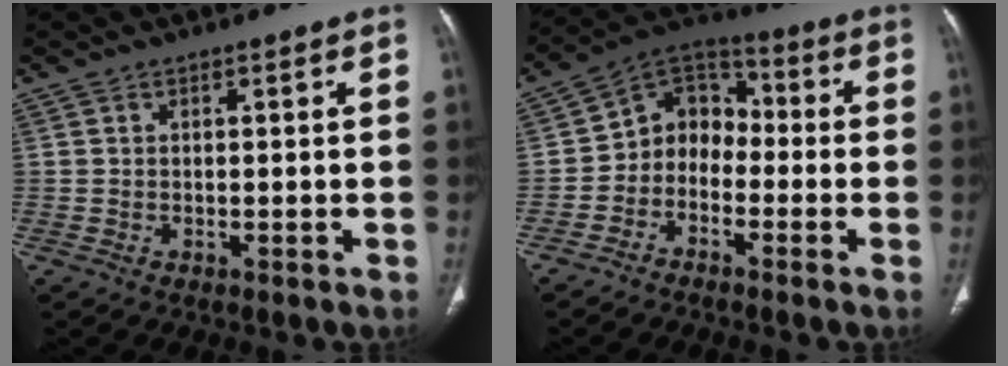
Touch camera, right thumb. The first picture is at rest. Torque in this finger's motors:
{"motor_torque": [-0.06, 0.25, 0.20, 0.10, 0.12]}